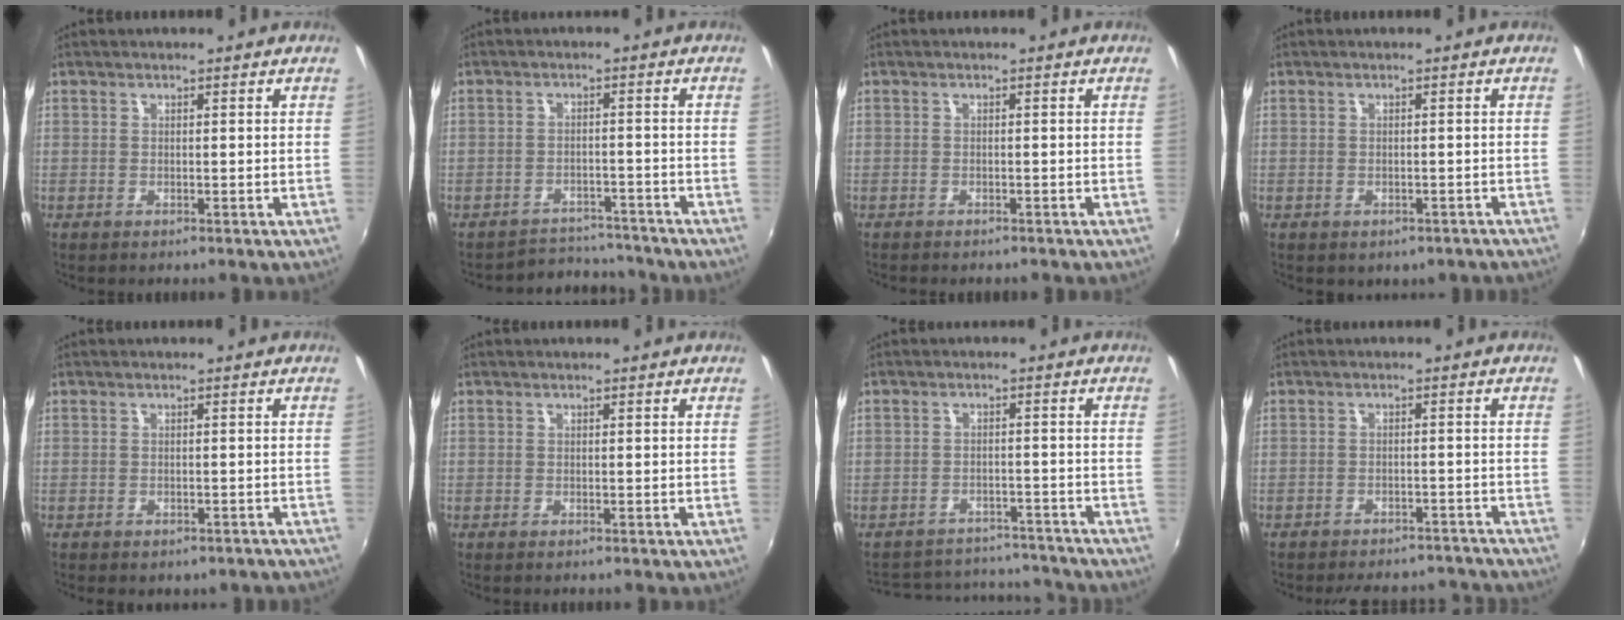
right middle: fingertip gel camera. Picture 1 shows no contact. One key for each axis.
{"total": 6.9, "fx": -6.5, "fy": 2.3, "fz": -0.3, "tx": -0.008, "ty": 0.017, "tz": -0.092}
{"total": 2.2, "fx": -2.0, "fy": 0.8, "fz": 0.6, "tx": -0.018, "ty": -0.011, "tz": -0.031}
{"total": 3.4, "fx": -2.3, "fy": 2.1, "fz": 1.3, "tx": -0.027, "ty": -0.008, "tz": -0.019}
{"total": 4.2, "fx": -3.3, "fy": 2.0, "fz": 1.6, "tx": -0.031, "ty": -0.013, "tz": -0.034}
{"total": 0.0}
{"total": 13.8, "fx": -11.9, "fy": 6.1, "fz": 3.4, "tx": -0.086, "ty": 0.041, "tz": -0.148}
{"total": 13.9, "fx": -12.3, "fy": 4.9, "fz": 4.2, "tx": -0.096, "ty": 0.011, "tz": -0.146}